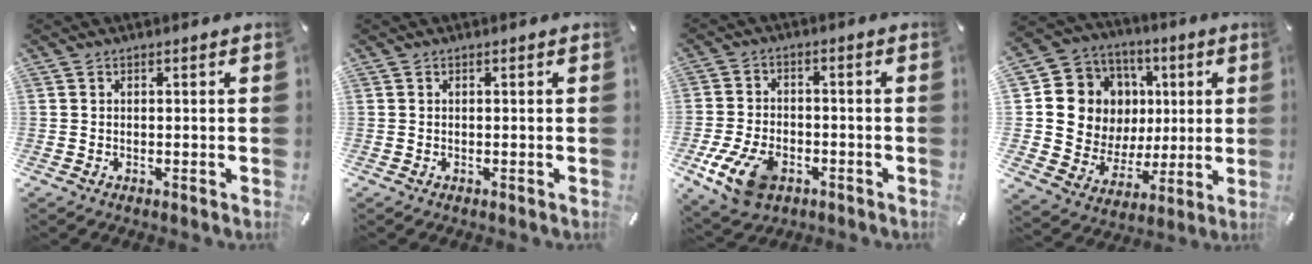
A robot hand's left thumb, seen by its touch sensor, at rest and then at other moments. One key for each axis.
{"total": 0.0}
{"total": 11.2, "fx": -5.0, "fy": 7.2, "fz": 6.9, "tx": -0.143, "ty": 0.014, "tz": -0.089}
{"total": 13.3, "fx": 2.7, "fy": 12.7, "fz": 3.1, "tx": -0.047, "ty": -0.028, "tz": 0.070}